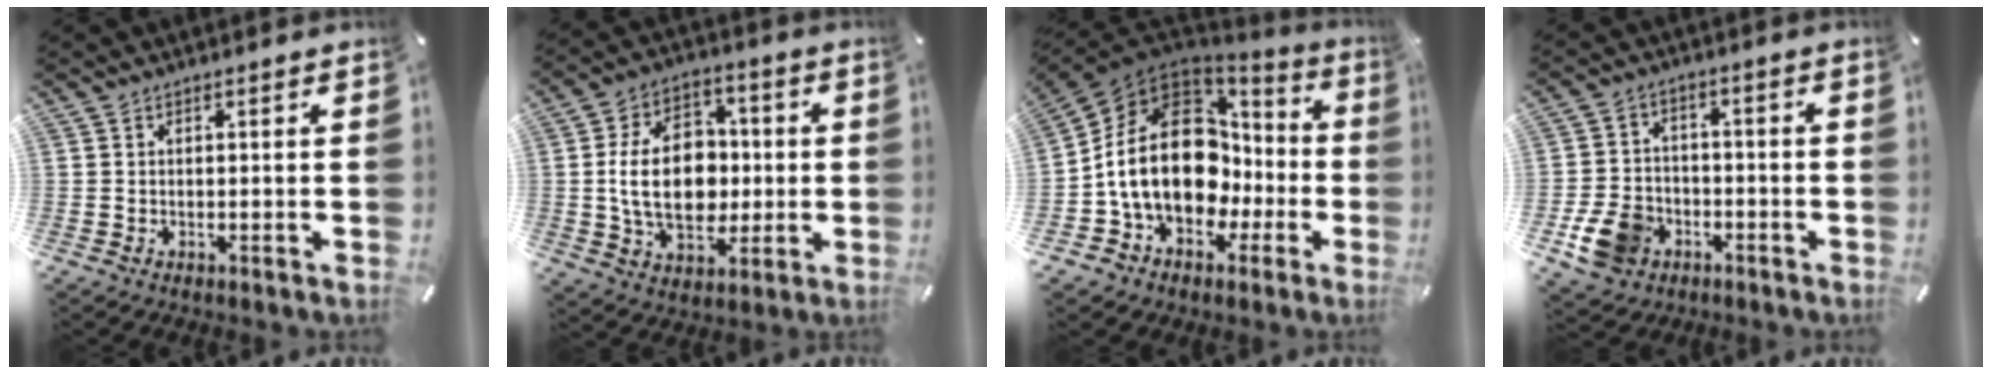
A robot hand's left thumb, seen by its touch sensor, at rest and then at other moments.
{"total": 17.1, "force": [-0.2, 12.1, 12.0], "torque": [-0.232, 0.009, -0.005]}
{"total": 21.5, "force": [-0.2, 16.0, 14.3], "torque": [-0.287, 0.000, 0.004]}
{"total": 9.6, "force": [-4.2, 7.6, 4.2], "torque": [-0.079, 0.026, -0.075]}